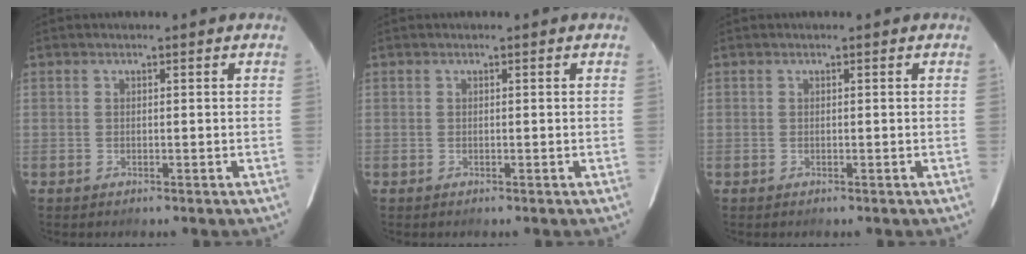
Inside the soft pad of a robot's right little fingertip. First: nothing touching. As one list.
[{"total": 0.0}, {"total": 0.0}]